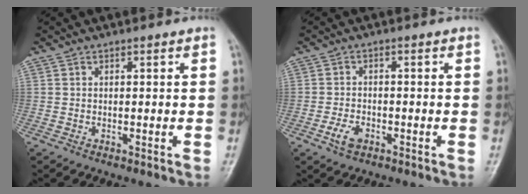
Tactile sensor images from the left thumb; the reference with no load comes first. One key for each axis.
{"total": 3.5, "fx": -1.7, "fy": 2.1, "fz": 2.2, "tx": -0.042, "ty": 0.007, "tz": -0.031}